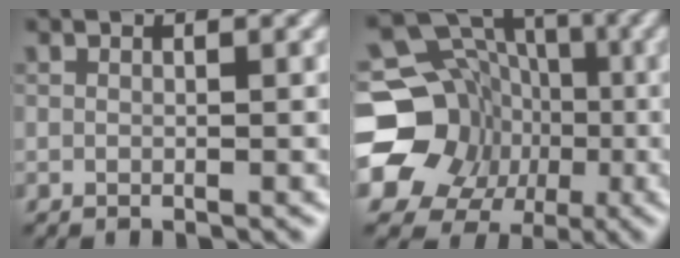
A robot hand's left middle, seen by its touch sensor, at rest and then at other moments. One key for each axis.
{"total": 16.9, "fx": -2.8, "fy": 15.5, "fz": 6.1, "tx": -0.146, "ty": -0.010, "tz": -0.068}